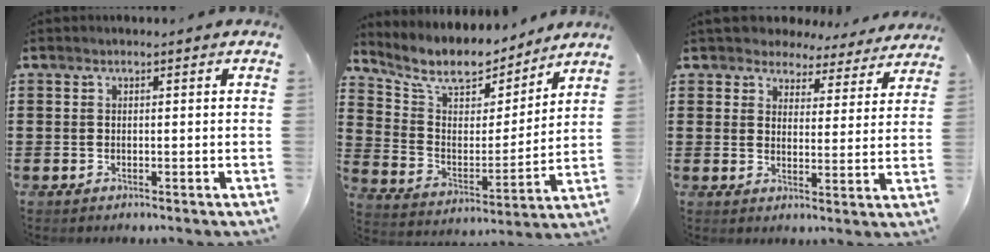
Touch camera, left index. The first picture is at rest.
{"total": 8.6, "force": [7.4, 3.4, 2.9], "torque": [-0.083, -0.053, 0.126]}
{"total": 4.5, "force": [4.3, 1.3, 0.1], "torque": [-0.028, -0.024, 0.074]}